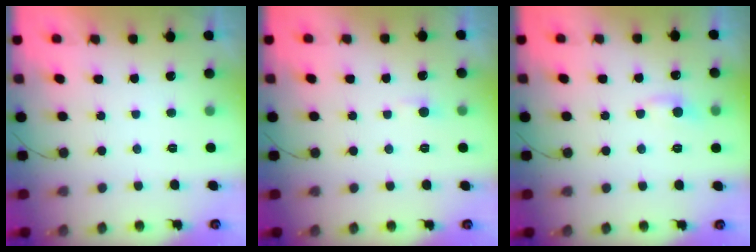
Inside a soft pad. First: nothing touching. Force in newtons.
{"total": 2.6, "press": 2.6, "slide": 0.2}
{"total": 4.6, "press": 4.6, "slide": 0.6}